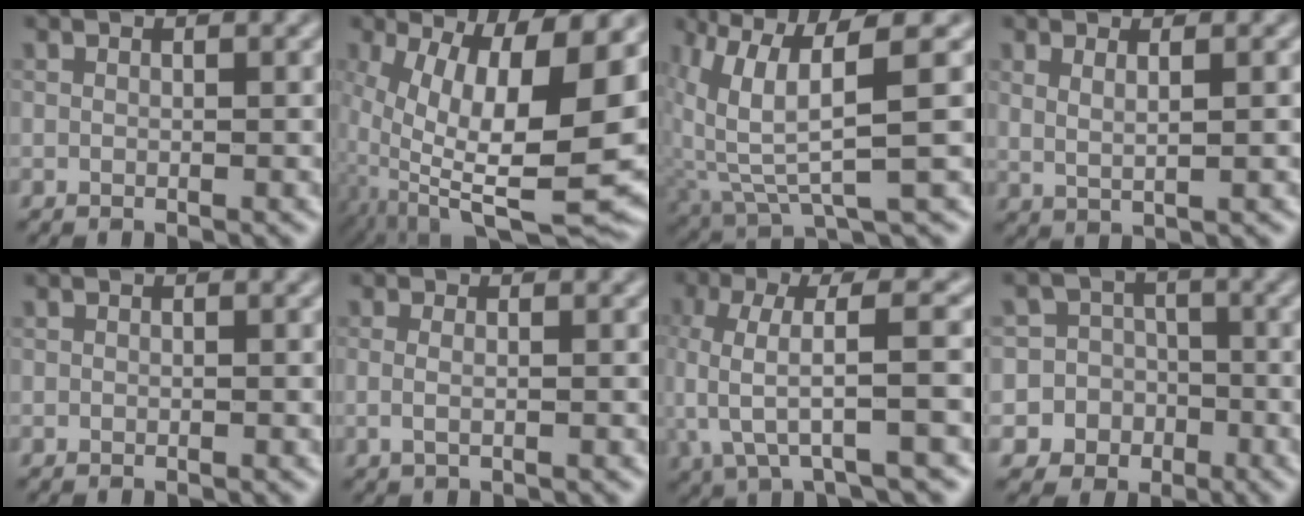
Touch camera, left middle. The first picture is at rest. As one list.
[{"total": 15.1, "force": [0.2, 5.3, 14.2], "torque": [-0.231, -0.010, 0.010]}, {"total": 6.8, "force": [2.1, 1.5, 6.3], "torque": [-0.129, -0.007, 0.046]}, {"total": 2.0, "force": [0.9, 0.8, 1.6], "torque": [-0.022, -0.005, 0.013]}, {"total": 0.0}, {"total": 1.2, "force": [-0.1, 0.4, 1.1], "torque": [-0.024, -0.005, -0.006]}, {"total": 6.8, "force": [-1.0, 1.8, 6.5], "torque": [-0.123, 0.009, -0.024]}, {"total": 8.7, "force": [-3.1, 8.1, 0.8], "torque": [-0.017, 0.007, -0.072]}]